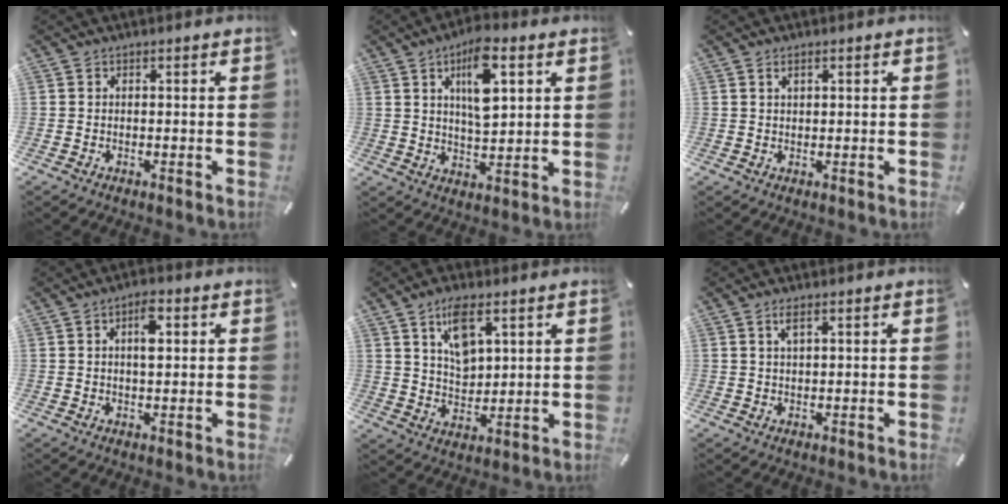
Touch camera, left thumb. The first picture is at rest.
{"total": 10.3, "force": [4.3, 4.2, 8.4], "torque": [-0.130, -0.009, 0.068]}
{"total": 1.7, "force": [0.8, 0.7, 1.3], "torque": [-0.026, 0.001, 0.015]}
{"total": 5.3, "force": [1.5, 2.3, 4.5], "torque": [-0.071, 0.000, 0.019]}
{"total": 8.8, "force": [4.9, 5.0, 5.3], "torque": [-0.088, -0.016, 0.086]}
{"total": 2.6, "force": [1.3, 0.8, 2.1], "torque": [-0.046, 0.004, 0.022]}